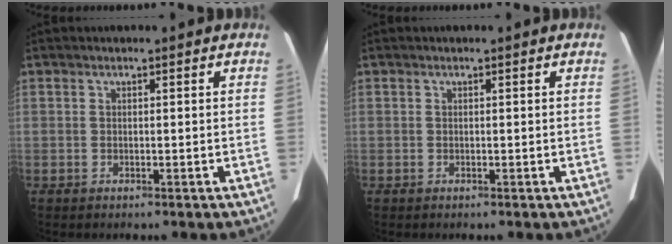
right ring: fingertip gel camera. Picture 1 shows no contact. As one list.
[{"total": 0.0}]